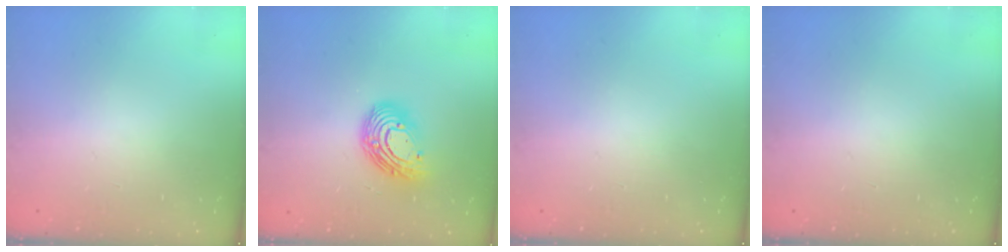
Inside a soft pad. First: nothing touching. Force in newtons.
{"total": 12.9, "press": 12.9, "slide": 0.4}
{"total": 0.0}
{"total": 0.0}